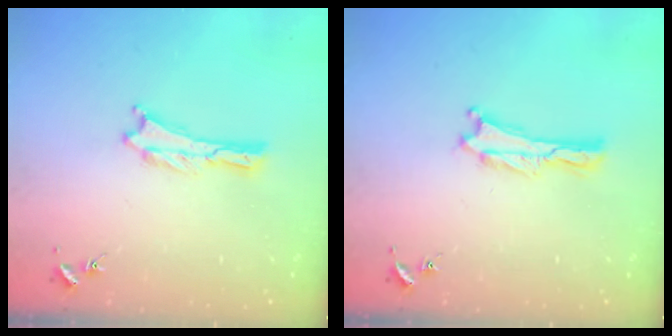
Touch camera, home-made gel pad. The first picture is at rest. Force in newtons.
{"total": 0.0}